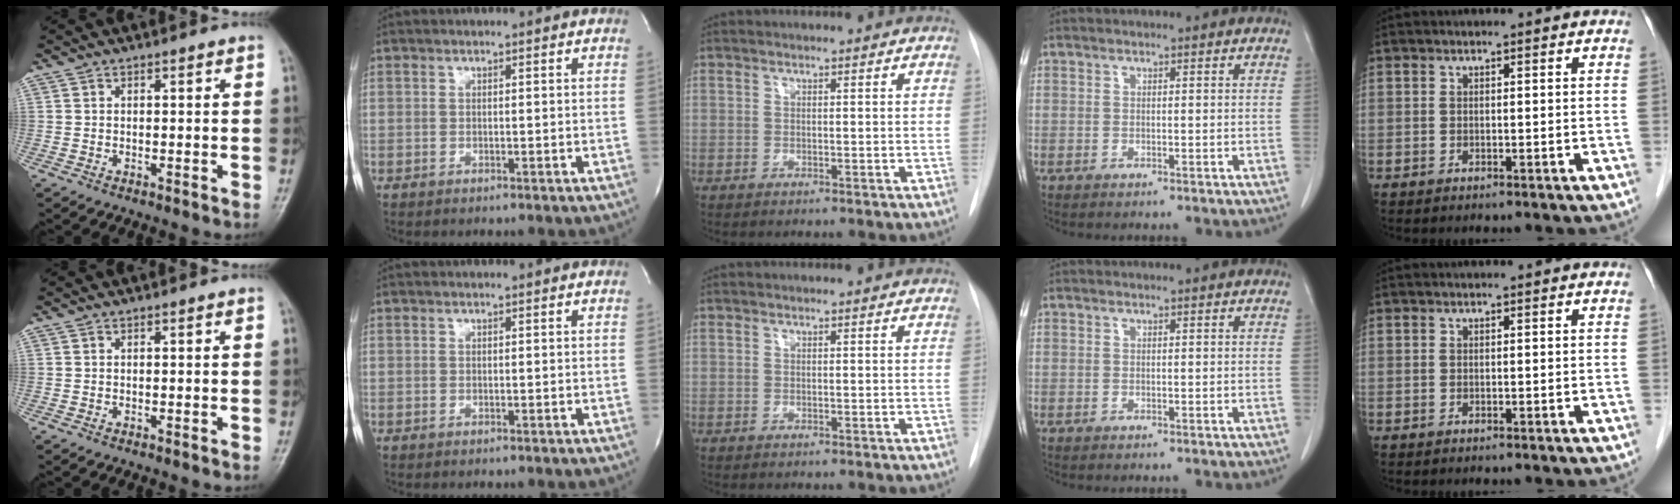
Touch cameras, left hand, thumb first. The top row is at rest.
{}